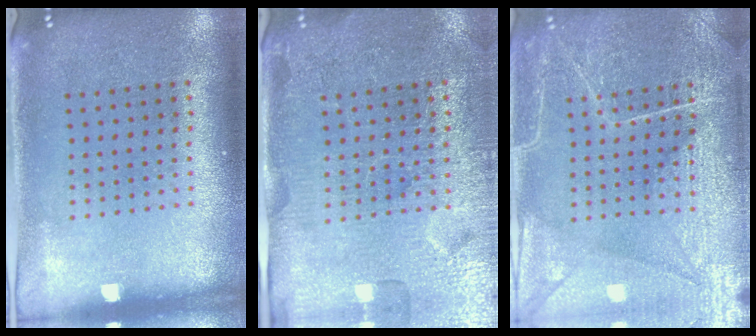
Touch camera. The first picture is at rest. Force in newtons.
{"total": 4.1, "press": 4.0, "slide": 1.1}
{"total": 6.2, "press": 6.2, "slide": 0.7}